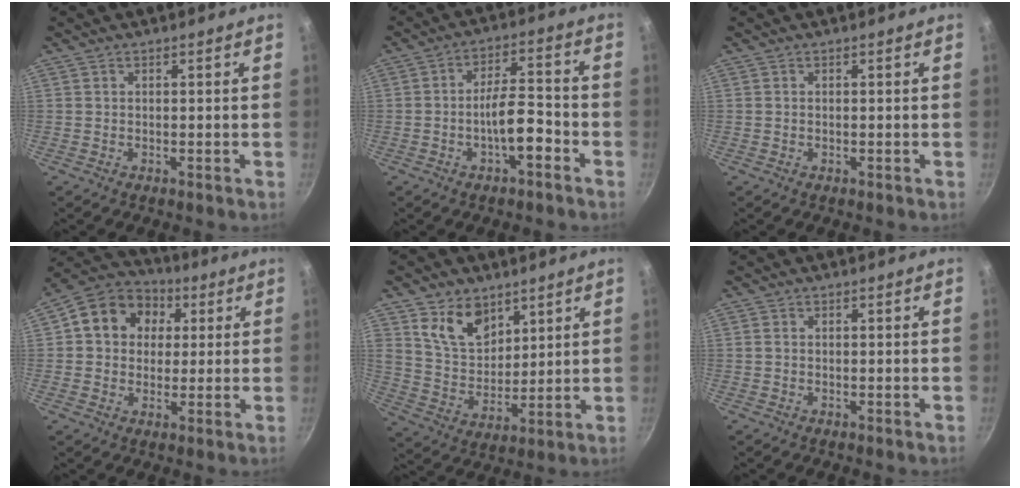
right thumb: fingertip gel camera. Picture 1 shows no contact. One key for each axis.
{"total": 8.0, "fx": -3.4, "fy": 2.8, "fz": 6.7, "tx": -0.098, "ty": 0.038, "tz": -0.056}
{"total": 0.0}
{"total": 12.8, "fx": 3.1, "fy": 10.8, "fz": 6.2, "tx": -0.080, "ty": 0.017, "tz": 0.031}
{"total": 10.9, "fx": 6.1, "fy": 7.3, "fz": 5.3, "tx": -0.062, "ty": -0.038, "tz": 0.121}
{"total": 0.5, "fx": 0.0, "fy": 0.4, "fz": 0.3, "tx": -0.006, "ty": 0.003, "tz": -0.001}